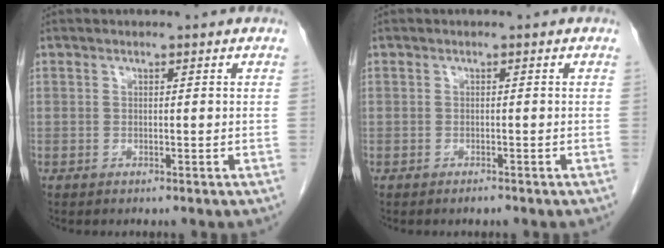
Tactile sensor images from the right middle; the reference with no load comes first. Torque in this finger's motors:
{"motor_torque": [0.43, -0.22, 0.04, 0.01]}